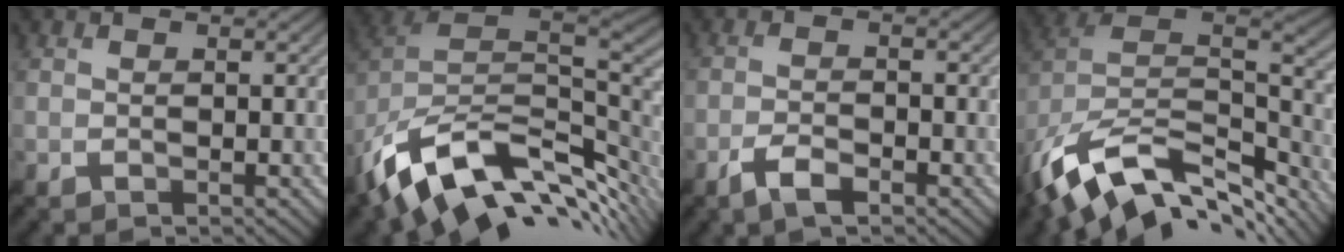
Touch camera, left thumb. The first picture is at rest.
{"total": 15.1, "force": [-3.6, 9.5, 11.2], "torque": [-0.242, -0.030, -0.046]}
{"total": 3.3, "force": [-2.4, 0.8, 2.2], "torque": [-0.052, -0.002, -0.048]}
{"total": 14.8, "force": [-6.9, 8.6, 10.0], "torque": [-0.233, -0.033, -0.100]}